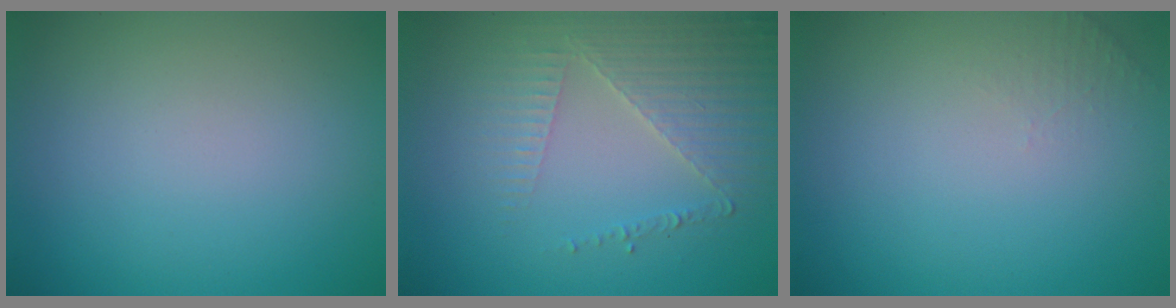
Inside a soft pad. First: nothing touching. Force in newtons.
{"total": 3.5, "press": 3.3, "slide": 1.2}
{"total": 1.0, "press": 0.9, "slide": 0.3}